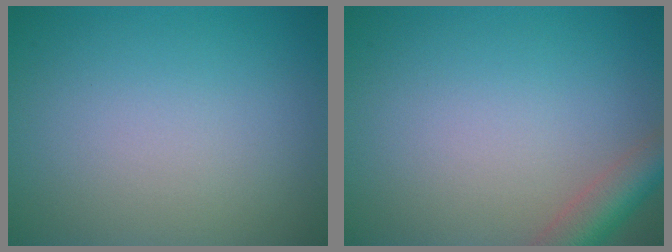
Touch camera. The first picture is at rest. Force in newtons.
{"total": 3.9, "press": 3.8, "slide": 0.3}